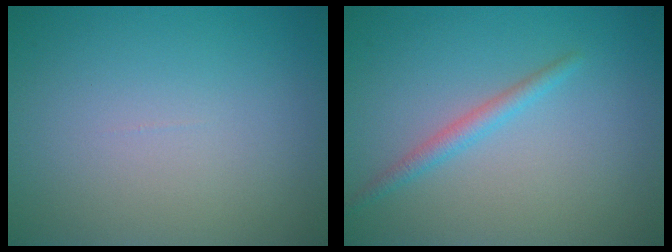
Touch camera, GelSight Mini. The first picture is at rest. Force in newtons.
{"total": 1.7, "press": 1.7, "slide": 0.1}